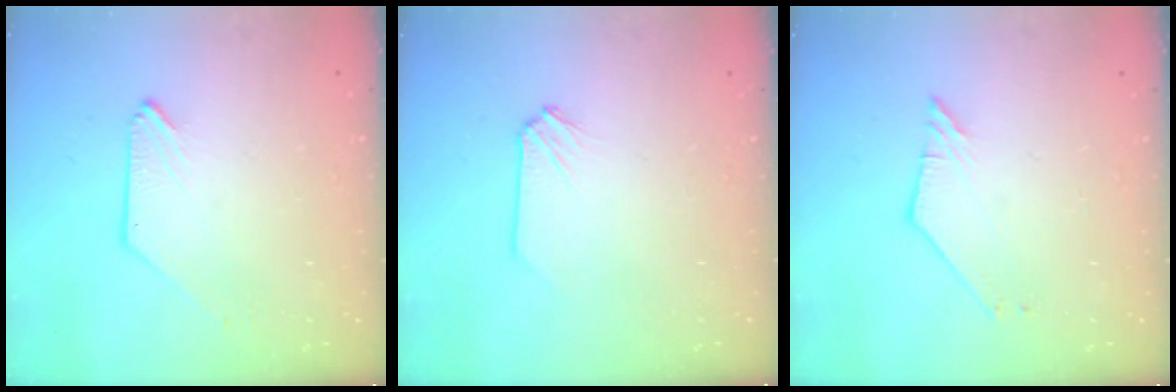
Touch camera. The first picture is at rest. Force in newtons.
{"total": 0.0}
{"total": 2.2, "press": 2.2, "slide": 0.4}